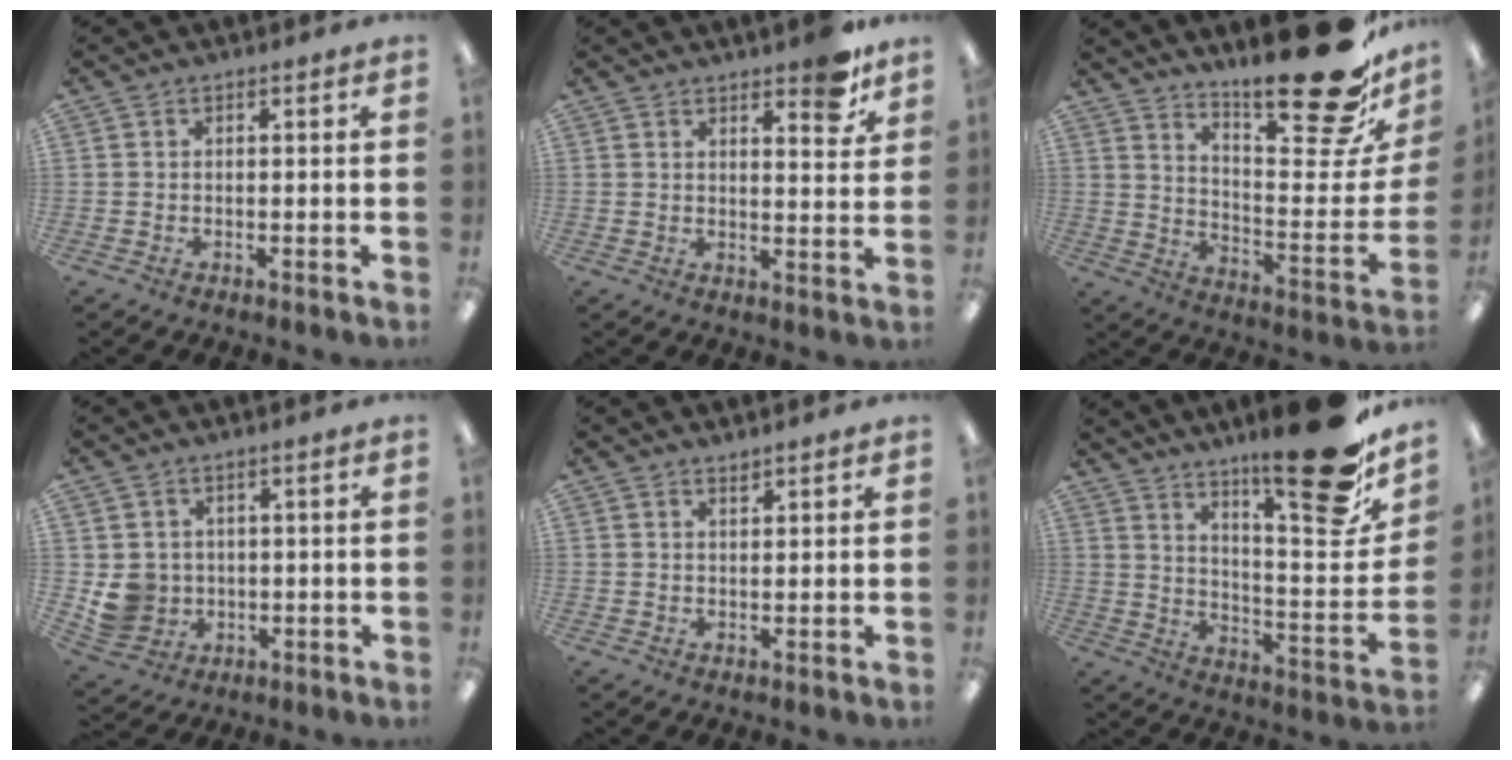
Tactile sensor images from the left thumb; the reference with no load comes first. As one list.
[{"total": 7.4, "force": [5.7, 2.4, 4.1], "torque": [-0.039, -0.036, 0.091]}, {"total": 24.5, "force": [18.3, 6.3, 15.0], "torque": [-0.188, -0.134, 0.293]}, {"total": 6.2, "force": [0.8, 6.0, 1.3], "torque": [-0.037, 0.003, 0.021]}, {"total": 1.4, "force": [1.3, 0.2, 0.3], "torque": [-0.007, -0.002, 0.025]}, {"total": 22.3, "force": [16.9, 4.9, 13.6], "torque": [-0.175, -0.131, 0.267]}]